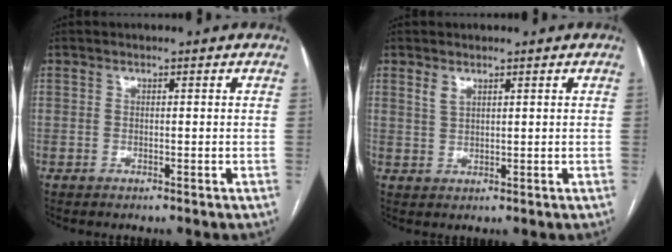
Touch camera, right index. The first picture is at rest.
{"total": 1.7, "force": [1.2, 0.7, 1.0], "torque": [-0.022, 0.001, 0.029]}